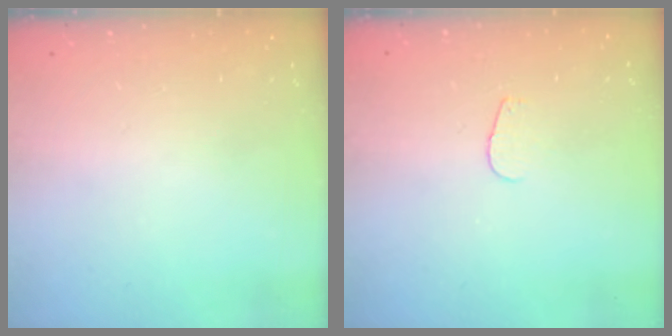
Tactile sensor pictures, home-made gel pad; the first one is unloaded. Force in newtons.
{"total": 2.8, "press": 2.8, "slide": 0.2}